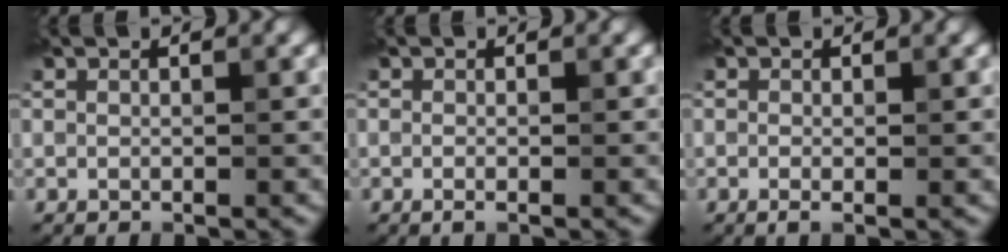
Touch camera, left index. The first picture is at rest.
{"total": 0.8, "force": [-0.3, 0.1, 0.7], "torque": [-0.011, -0.006, -0.005]}
{"total": 1.1, "force": [-0.2, 0.3, 1.0], "torque": [-0.018, -0.005, -0.005]}